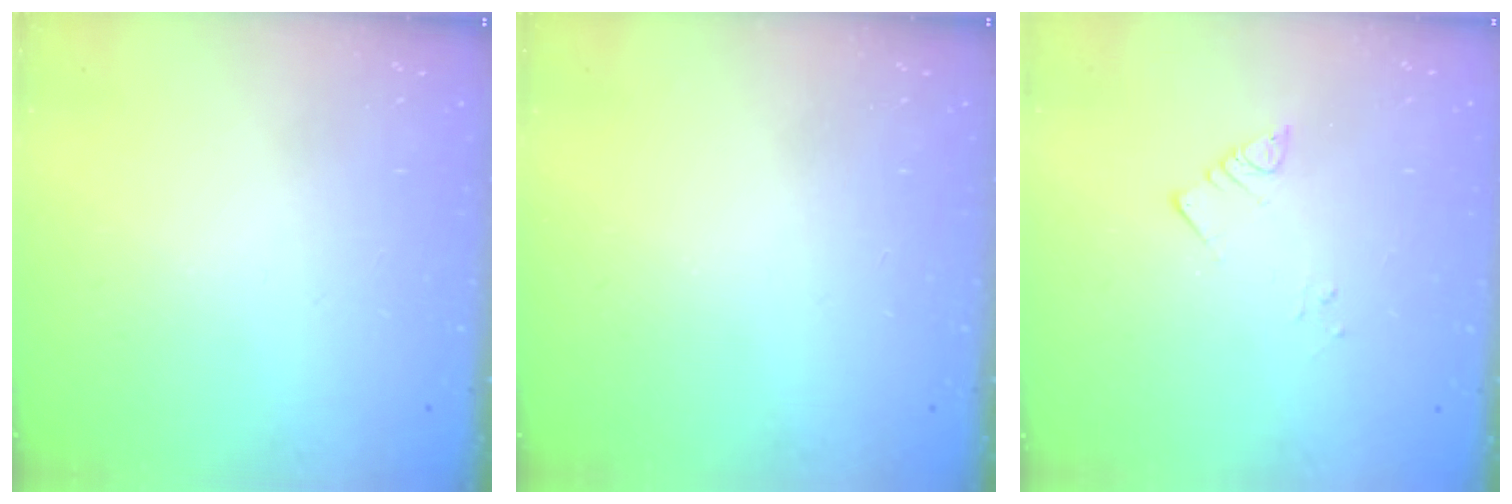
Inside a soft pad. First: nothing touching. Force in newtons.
{"total": 0.0}
{"total": 2.8, "press": 2.8, "slide": 0.2}